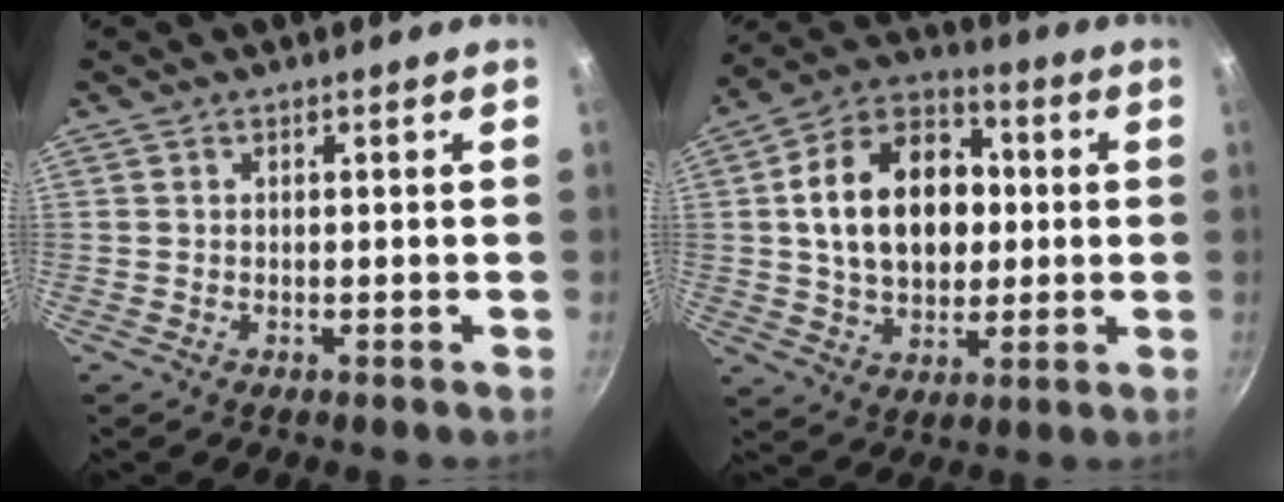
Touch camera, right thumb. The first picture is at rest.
{"total": 18.8, "force": [1.8, 13.4, 13.1], "torque": [-0.183, 0.025, 0.021]}